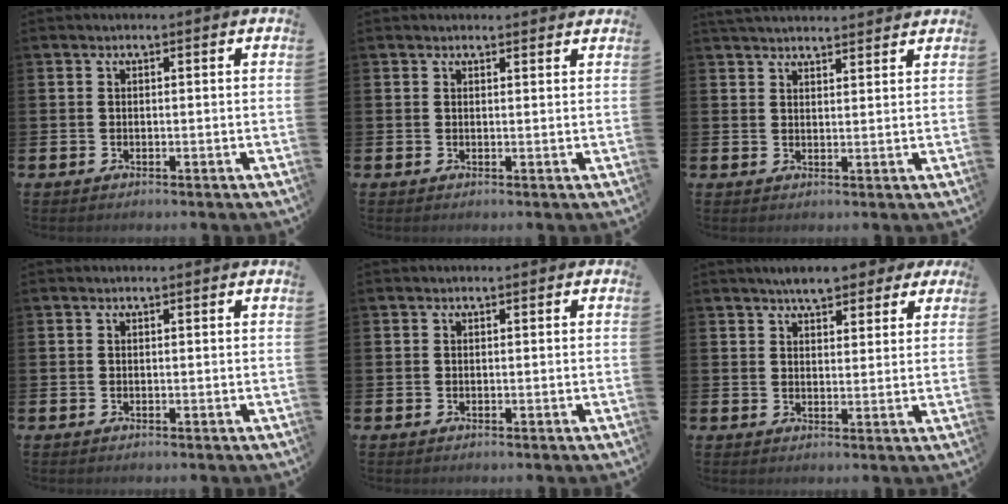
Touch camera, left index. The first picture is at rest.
{"total": 1.0, "force": [0.9, 0.1, 0.1], "torque": [0.006, -0.001, 0.016]}
{"total": 3.2, "force": [3.2, 0.2, 0.2], "torque": [-0.010, -0.014, 0.059]}
{"total": 0.0}
{"total": 0.0}
{"total": 5.9, "force": [5.2, 2.0, 1.9], "torque": [-0.034, -0.014, 0.093]}